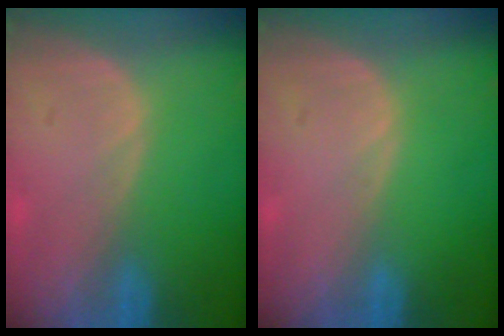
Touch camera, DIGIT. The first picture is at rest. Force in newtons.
{"total": 0.0}